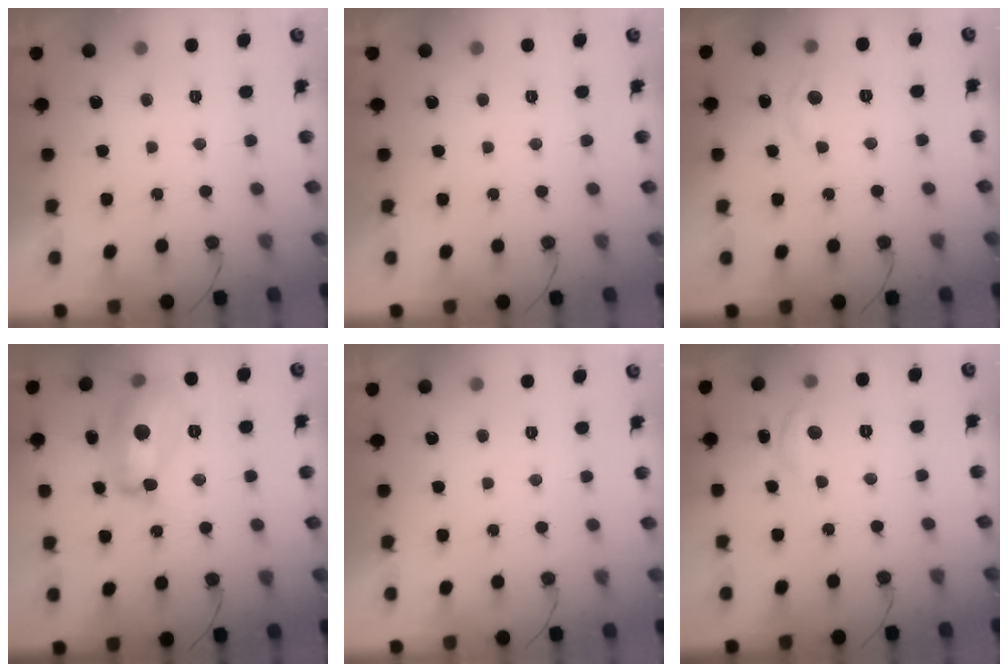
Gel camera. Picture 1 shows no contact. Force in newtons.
{"total": 0.0}
{"total": 6.1, "press": 6.0, "slide": 0.9}
{"total": 15.9, "press": 15.8, "slide": 1.2}
{"total": 0.0}
{"total": 6.9, "press": 6.9, "slide": 0.6}